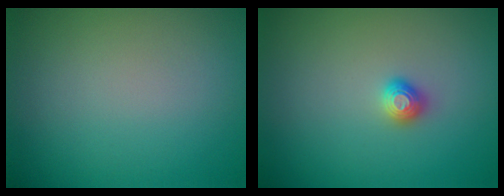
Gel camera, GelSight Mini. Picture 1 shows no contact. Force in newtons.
{"total": 1.1, "press": 1.1, "slide": 0.1}